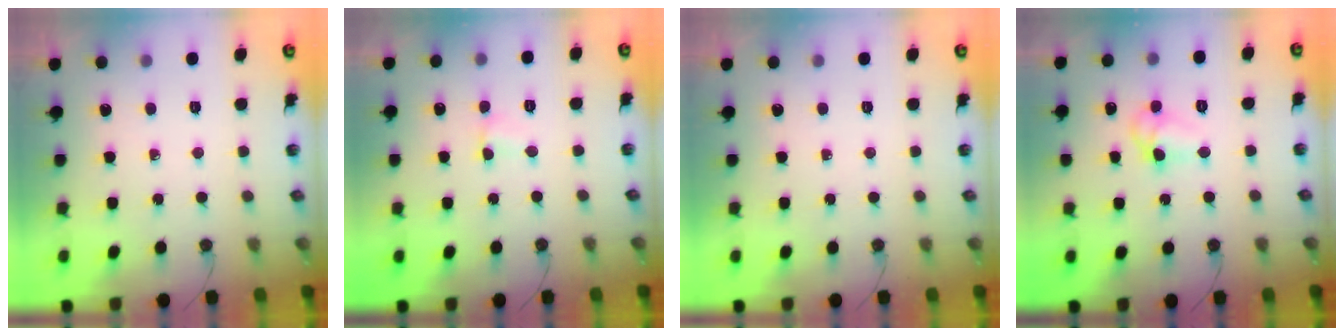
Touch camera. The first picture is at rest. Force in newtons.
{"total": 1.1, "press": 1.0, "slide": 0.3}
{"total": 0.0}
{"total": 7.6, "press": 7.6, "slide": 0.7}